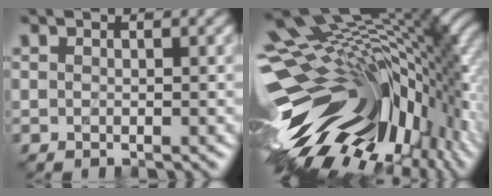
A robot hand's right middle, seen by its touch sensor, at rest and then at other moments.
{"total": 17.7, "force": [-1.8, 8.2, 15.6], "torque": [-0.270, -0.027, -0.027]}